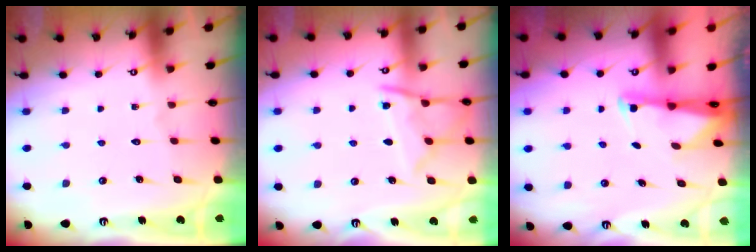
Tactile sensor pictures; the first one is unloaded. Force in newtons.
{"total": 10.5, "press": 10.4, "slide": 1.0}
{"total": 1.9, "press": 1.9, "slide": 0.4}